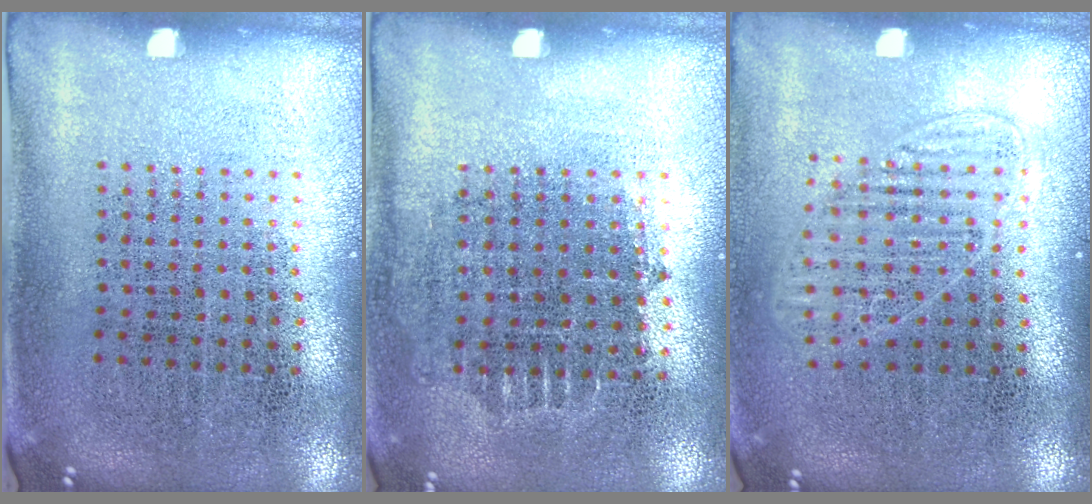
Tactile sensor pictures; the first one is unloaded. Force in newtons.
{"total": 0.7, "press": 0.7, "slide": 0.3}
{"total": 1.3, "press": 1.2, "slide": 0.7}